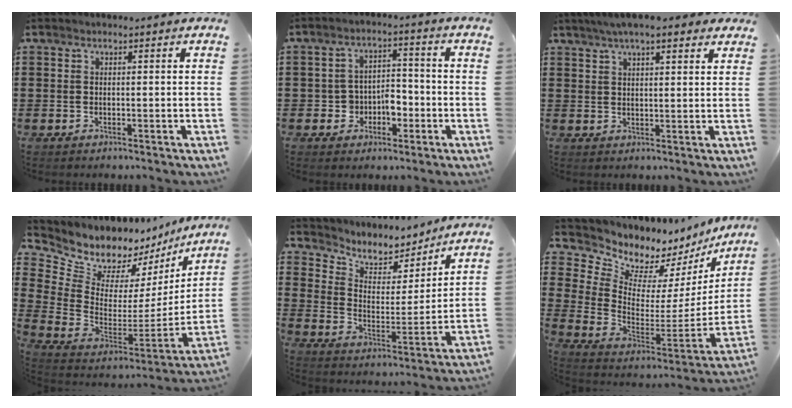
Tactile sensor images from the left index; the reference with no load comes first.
{"total": 4.8, "force": [-2.2, 3.7, 2.2], "torque": [-0.048, 0.012, -0.043]}
{"total": 5.2, "force": [4.1, 0.8, 3.1], "torque": [-0.070, 0.001, 0.073]}
{"total": 7.9, "force": [7.1, 3.4, 0.4], "torque": [-0.061, -0.069, 0.126]}
{"total": 6.6, "force": [5.8, 2.8, 1.0], "torque": [-0.053, -0.045, 0.101]}
{"total": 5.8, "force": [5.2, 2.5, -0.1], "torque": [-0.041, -0.058, 0.090]}